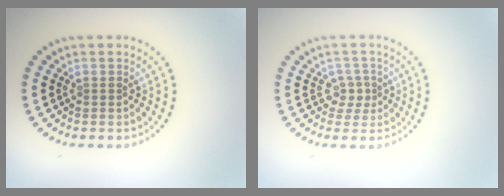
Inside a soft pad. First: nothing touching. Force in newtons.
{"total": 1.7, "press": 1.3, "slide": 1.1}